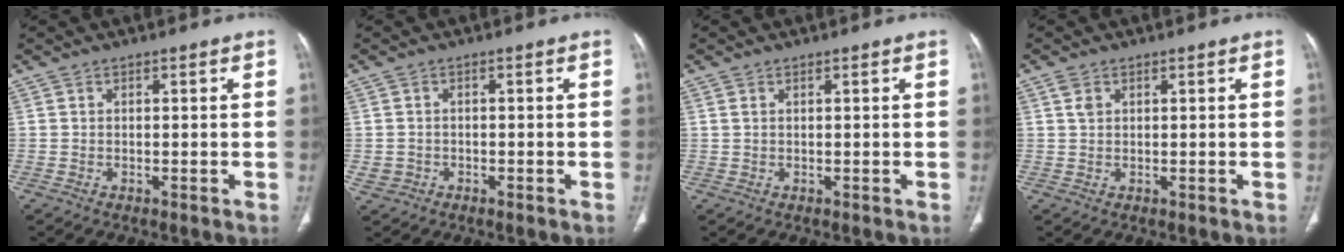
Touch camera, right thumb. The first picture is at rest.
{"total": 2.1, "force": [-0.6, 1.8, 0.7], "torque": [-0.009, 0.007, -0.007]}
{"total": 0.7, "force": [0.4, 0.2, 0.4], "torque": [-0.013, 0.008, 0.012]}
{"total": 1.8, "force": [0.9, 1.1, 1.1], "torque": [-0.022, 0.003, 0.022]}